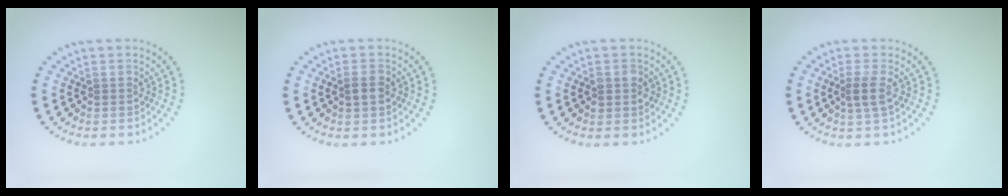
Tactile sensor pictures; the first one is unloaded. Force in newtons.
{"total": 1.3, "press": 1.3, "slide": 0.2}
{"total": 1.2, "press": 1.2, "slide": 0.2}
{"total": 1.8, "press": 1.4, "slide": 1.1}